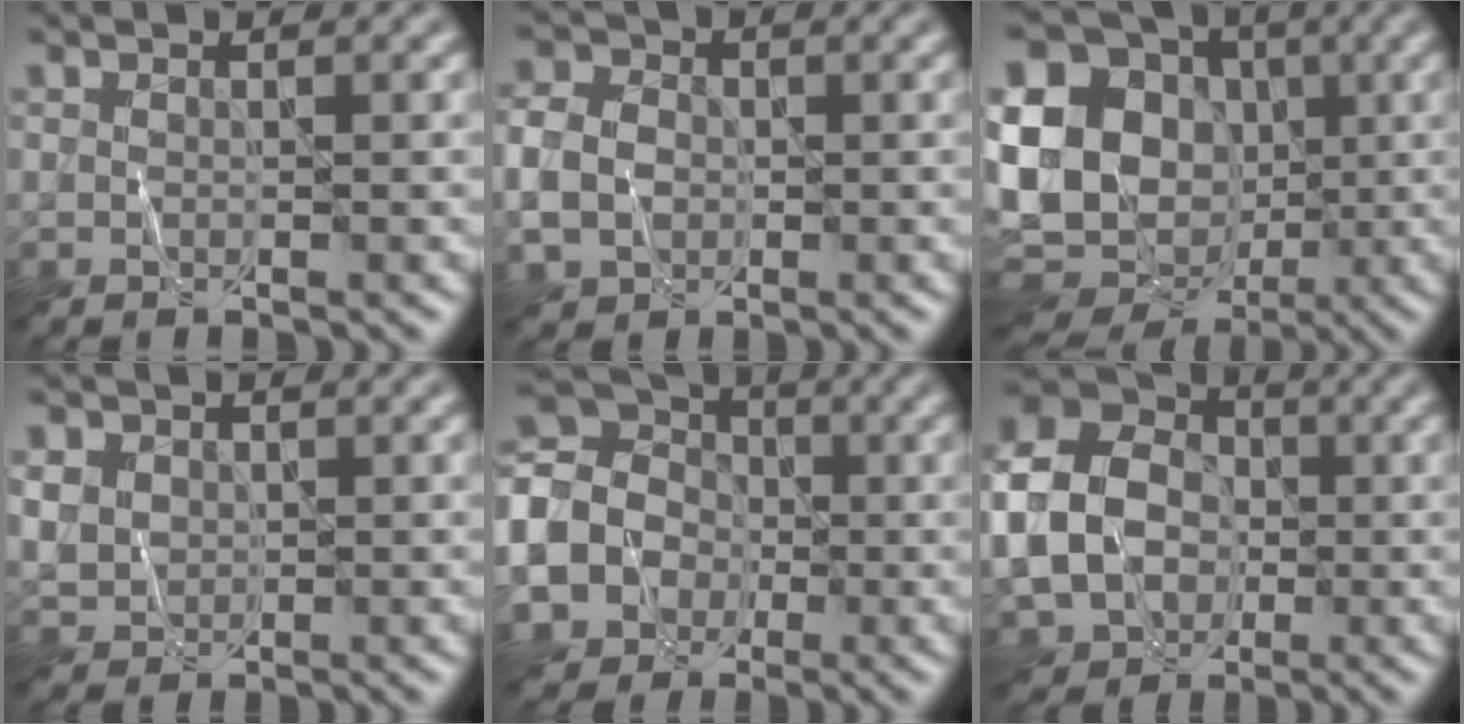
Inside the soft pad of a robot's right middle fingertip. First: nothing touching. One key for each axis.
{"total": 5.0, "fx": -0.5, "fy": 4.1, "fz": 2.8, "tx": -0.062, "ty": 0.000, "tz": -0.013}
{"total": 21.3, "fx": 0.9, "fy": 18.6, "fz": 10.4, "tx": -0.236, "ty": 0.033, "tz": -0.015}
{"total": 3.3, "fx": 1.0, "fy": 2.9, "fz": 1.3, "tx": -0.048, "ty": 0.003, "tz": 0.028}
{"total": 15.7, "fx": -3.4, "fy": 14.4, "fz": 5.2, "tx": -0.170, "ty": -0.008, "tz": -0.097}
{"total": 11.1, "fx": -0.8, "fy": 9.0, "fz": 6.5, "tx": -0.136, "ty": -0.004, "tz": -0.023}